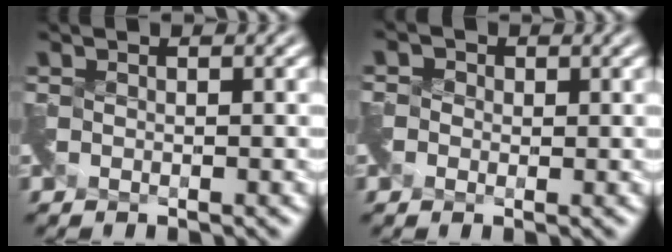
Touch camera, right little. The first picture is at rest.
{"total": 1.3, "force": [-0.4, 0.8, -0.9], "torque": [0.021, 0.000, -0.005]}